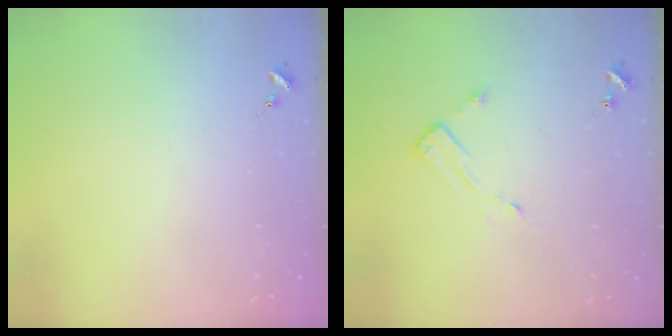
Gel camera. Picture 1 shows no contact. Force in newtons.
{"total": 3.1, "press": 3.1, "slide": 0.3}